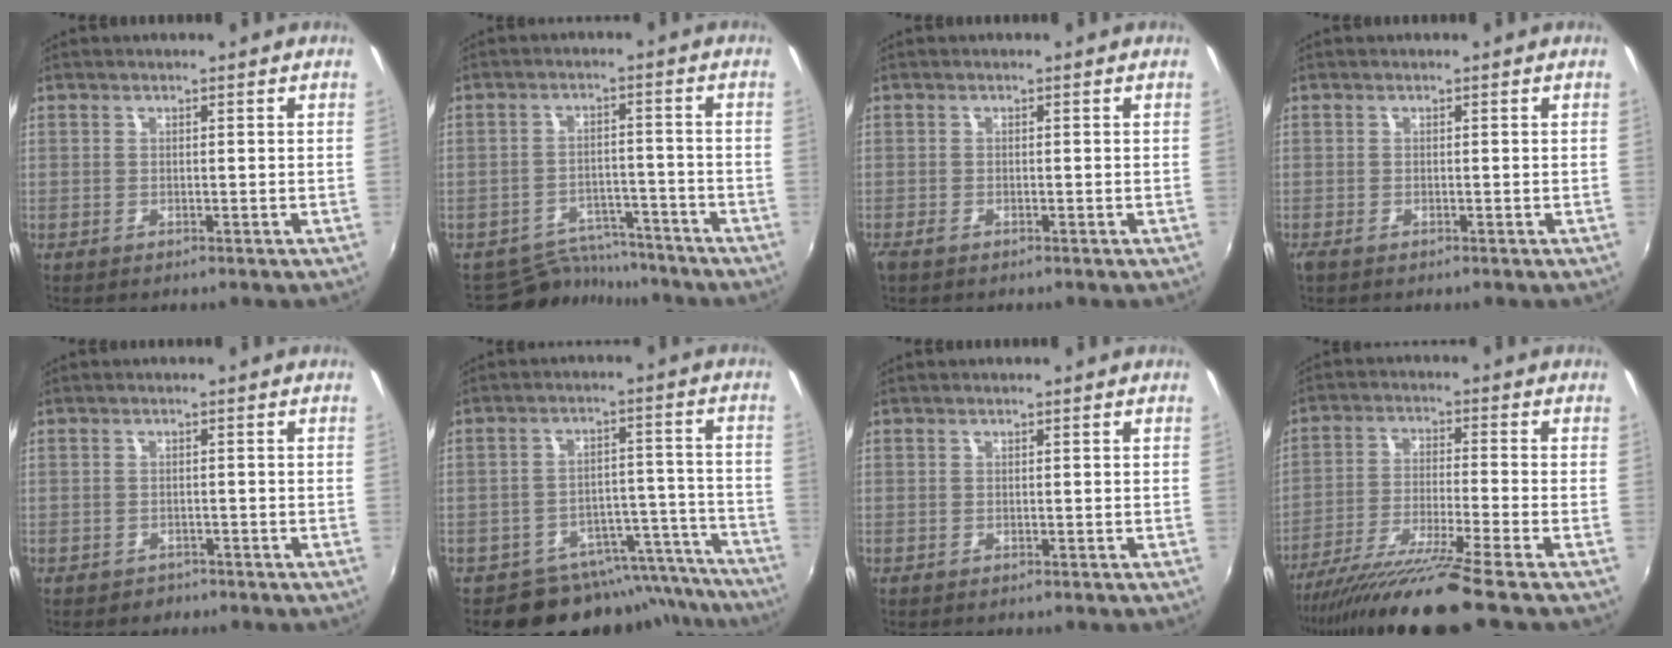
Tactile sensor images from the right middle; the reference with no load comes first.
{"total": 8.6, "force": [-8.0, 3.0, 0.4], "torque": [-0.022, 0.014, -0.118]}
{"total": 1.3, "force": [-1.0, 0.6, 0.6], "torque": [-0.013, -0.005, -0.021]}
{"total": 0.9, "force": [-0.7, 0.3, 0.4], "torque": [-0.009, -0.005, -0.014]}
{"total": 1.8, "force": [-1.2, 1.3, 0.1], "torque": [-0.007, 0.001, -0.016]}
{"total": 14.6, "force": [-13.3, 5.6, 2.0], "torque": [-0.016, 0.055, -0.171]}
{"total": 0.0}
{"total": 12.9, "force": [-10.8, -2.7, 6.6], "torque": [-0.135, -0.028, -0.191]}